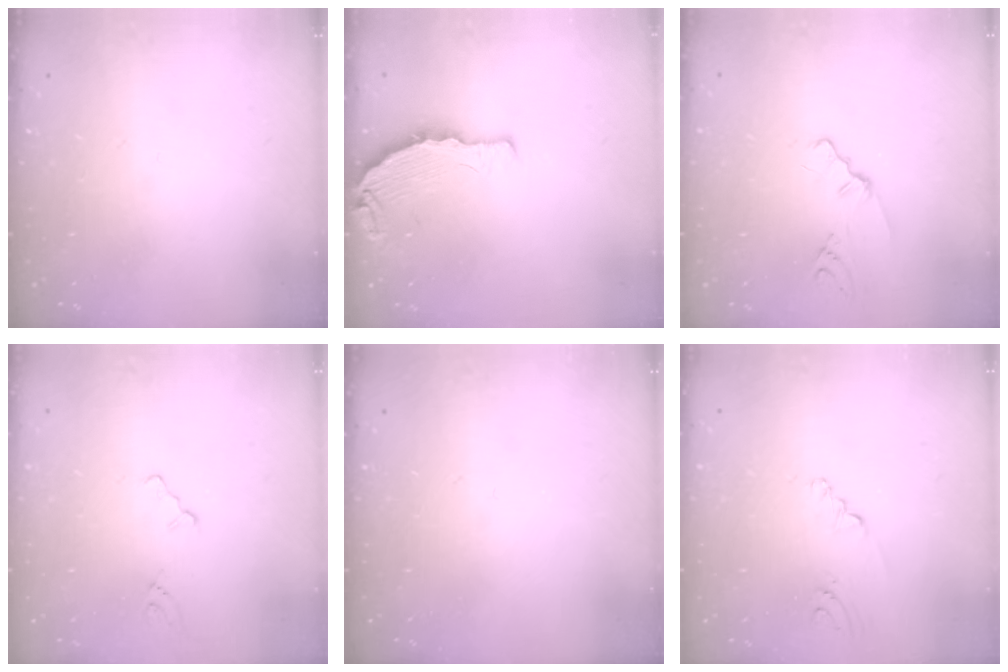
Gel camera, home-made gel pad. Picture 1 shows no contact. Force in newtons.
{"total": 4.5, "press": 4.4, "slide": 0.8}
{"total": 1.4, "press": 1.4, "slide": 0.4}
{"total": 2.2, "press": 2.2, "slide": 0.4}
{"total": 0.0}
{"total": 2.0, "press": 1.6, "slide": 1.2}